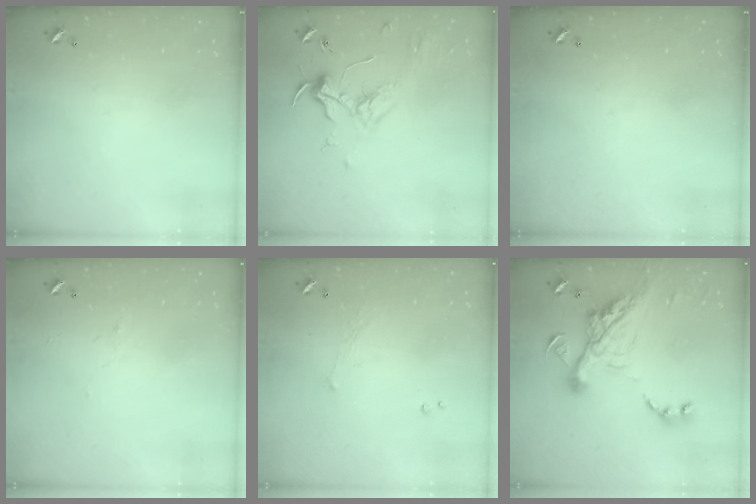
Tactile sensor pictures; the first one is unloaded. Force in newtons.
{"total": 1.8, "press": 1.7, "slide": 0.8}
{"total": 0.0}
{"total": 0.8, "press": 0.6, "slide": 0.6}
{"total": 1.1, "press": 1.0, "slide": 0.6}
{"total": 19.3, "press": 19.1, "slide": 2.5}